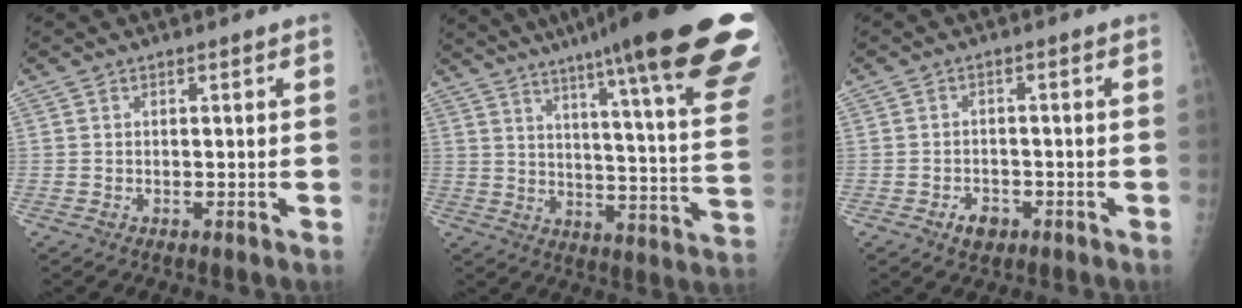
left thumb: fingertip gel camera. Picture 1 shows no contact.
{"total": 32.0, "force": [22.2, 2.9, 22.9], "torque": [-0.244, -0.088, 0.295]}
{"total": 3.5, "force": [-1.8, 2.4, 1.7], "torque": [-0.017, 0.010, -0.026]}